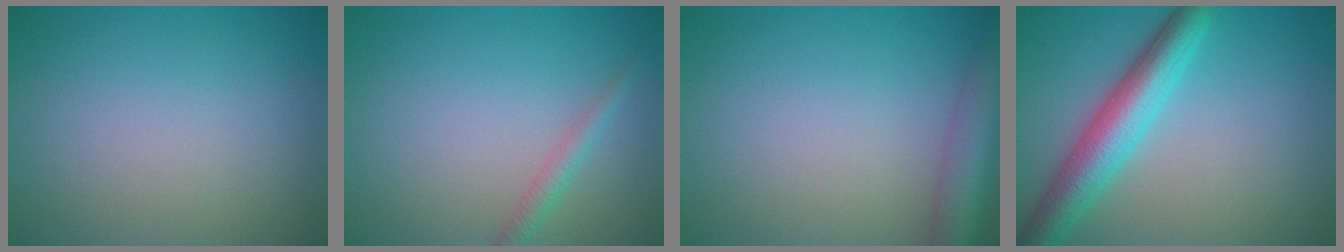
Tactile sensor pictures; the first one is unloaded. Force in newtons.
{"total": 1.5, "press": 1.5, "slide": 0.0}
{"total": 5.5, "press": 5.5, "slide": 0.3}
{"total": 6.0, "press": 6.0, "slide": 0.2}